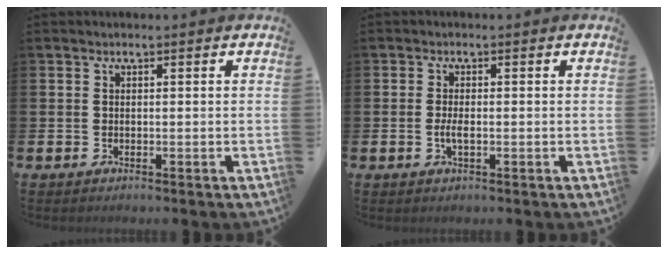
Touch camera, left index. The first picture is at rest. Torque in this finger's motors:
{"motor_torque": [0.44, 0.03, 0.06, 0.10]}